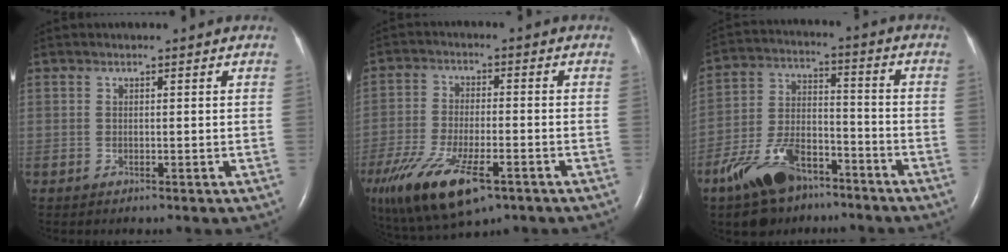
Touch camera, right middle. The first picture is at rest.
{"total": 17.9, "force": [-10.2, 6.7, 13.2], "torque": [-0.280, -0.036, -0.172]}
{"total": 13.0, "force": [-8.7, 6.0, 7.6], "torque": [-0.160, 0.003, -0.156]}